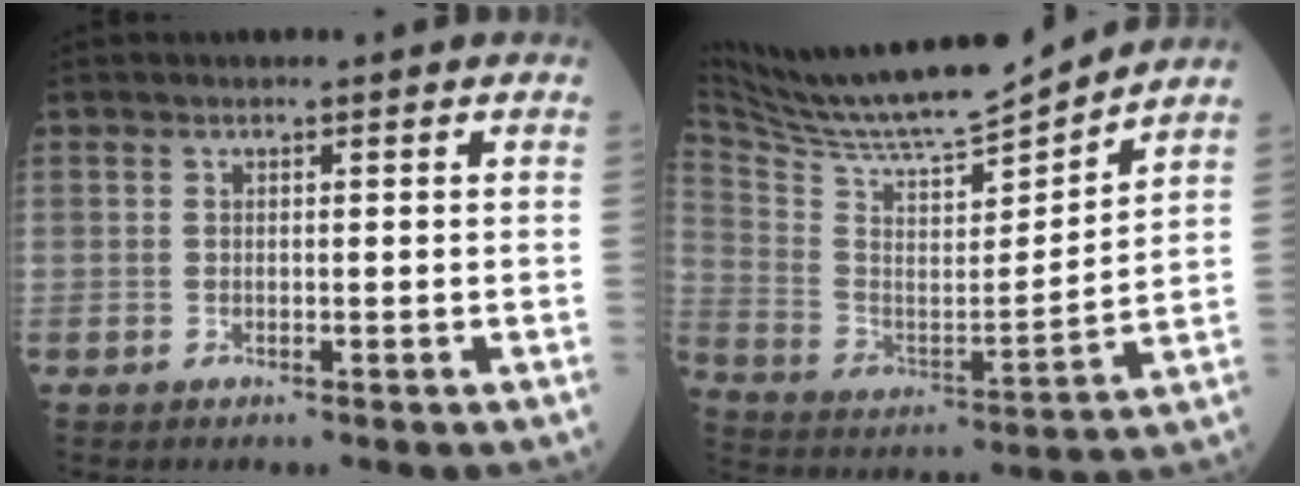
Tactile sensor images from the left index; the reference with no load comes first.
{"total": 17.4, "force": [16.5, 0.4, 5.5], "torque": [-0.119, -0.020, 0.285]}